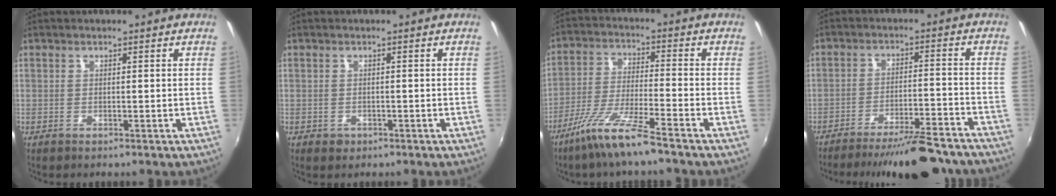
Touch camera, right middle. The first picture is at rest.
{"total": 1.5, "force": [-0.7, 1.3, 0.4], "torque": [-0.008, -0.004, -0.008]}
{"total": 9.7, "force": [-7.2, -0.1, 6.6], "torque": [-0.137, -0.012, -0.134]}
{"total": 15.3, "force": [-13.7, 2.5, 6.4], "torque": [-0.107, 0.002, -0.182]}